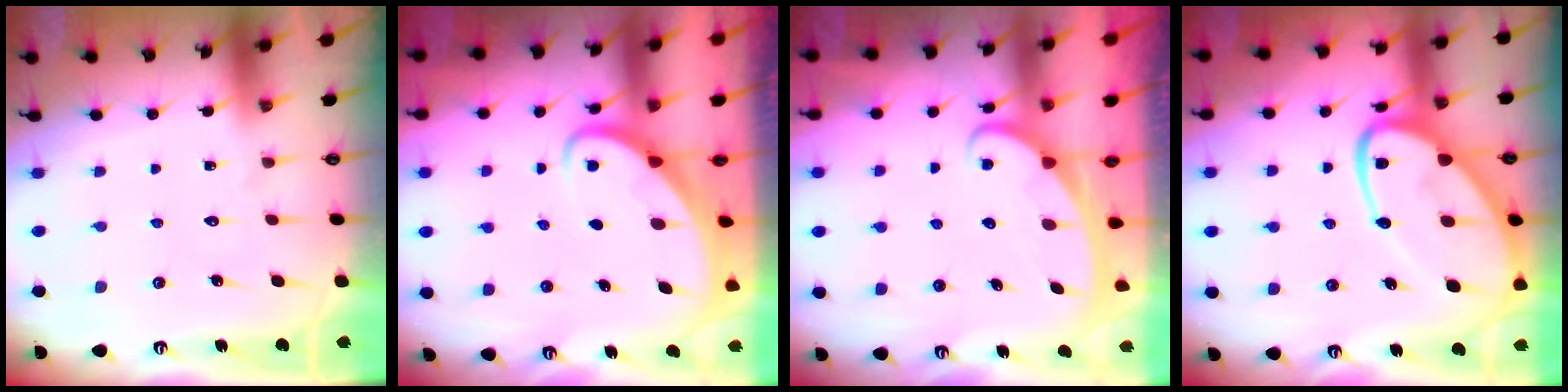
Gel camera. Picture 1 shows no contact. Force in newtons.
{"total": 2.6, "press": 2.6, "slide": 0.3}
{"total": 2.5, "press": 2.5, "slide": 0.4}
{"total": 17.5, "press": 17.4, "slide": 1.4}